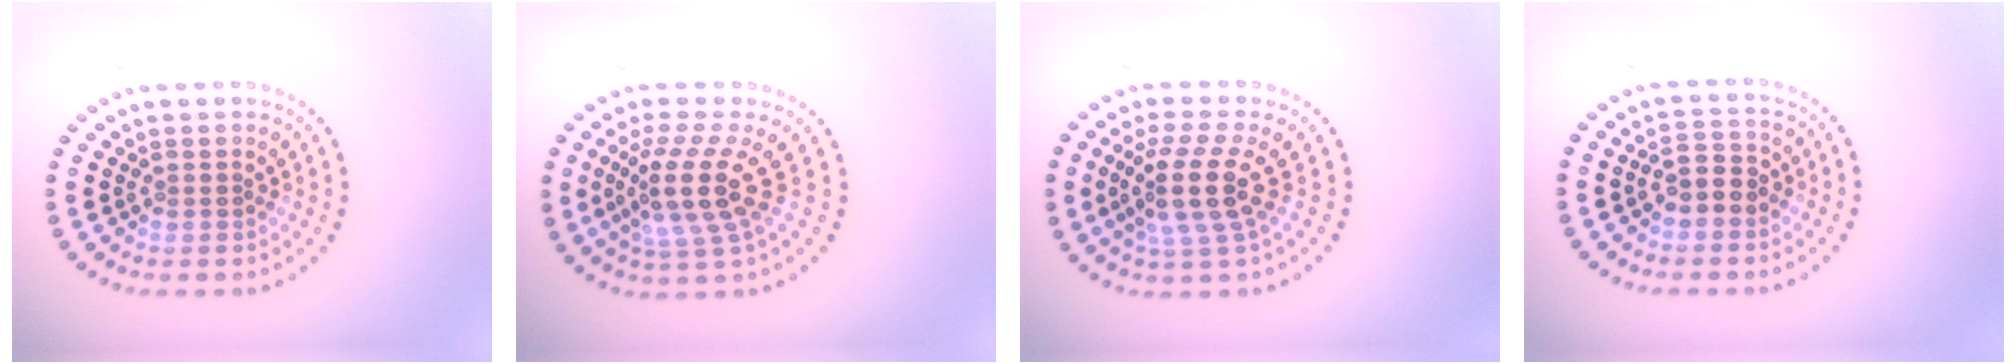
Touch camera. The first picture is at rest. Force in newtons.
{"total": 4.7, "press": 3.5, "slide": 3.2}
{"total": 4.4, "press": 3.4, "slide": 2.8}
{"total": 2.4, "press": 2.3, "slide": 0.7}